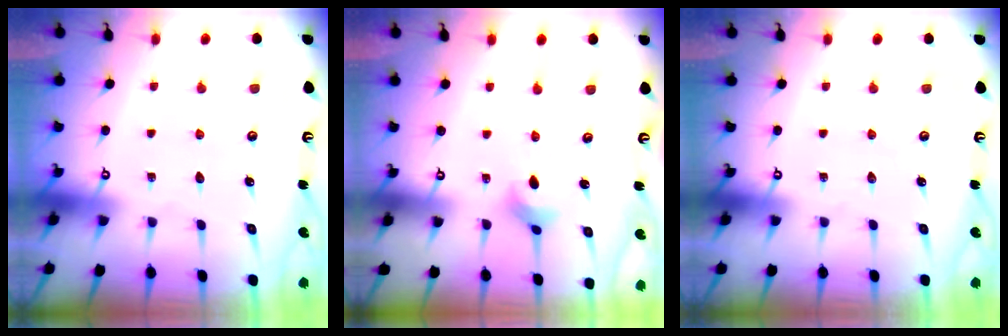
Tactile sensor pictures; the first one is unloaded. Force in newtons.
{"total": 2.9, "press": 2.9, "slide": 0.4}
{"total": 0.0}